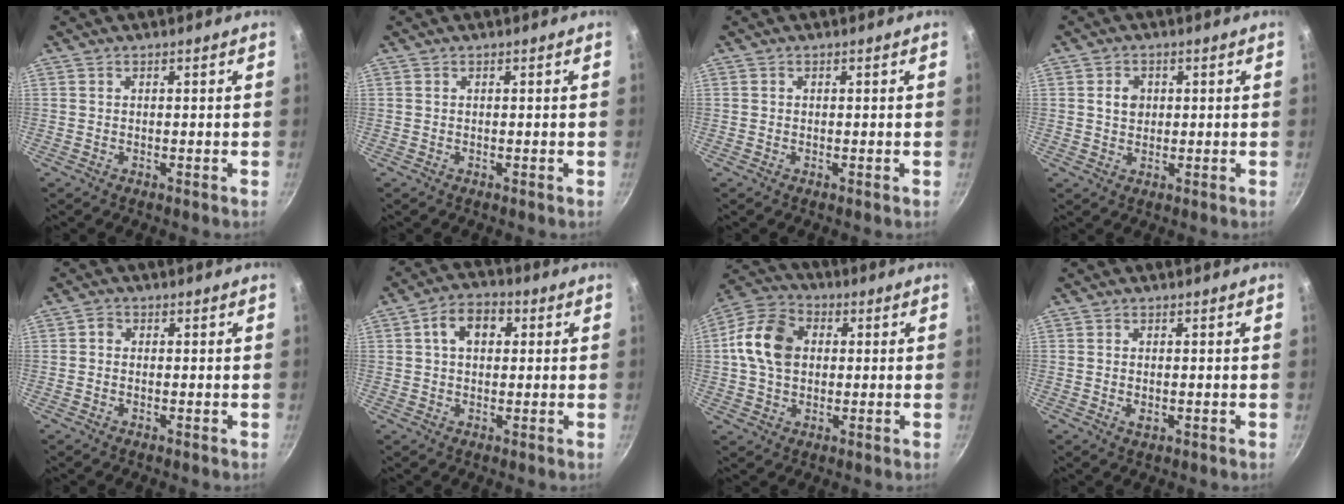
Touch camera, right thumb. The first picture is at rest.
{"total": 0.0}
{"total": 0.0}
{"total": 3.4, "force": [0.6, 2.8, 1.8], "torque": [-0.016, 0.003, 0.009]}
{"total": 1.4, "force": [-0.1, 1.2, 0.7], "torque": [-0.017, 0.006, -0.004]}
{"total": 7.4, "force": [1.7, 5.1, 5.0], "torque": [-0.057, 0.014, 0.017]}
{"total": 12.4, "force": [1.3, 9.2, 8.1], "torque": [-0.128, 0.016, 0.007]}
{"total": 1.7, "force": [-0.2, 1.1, 1.2], "torque": [-0.022, -0.003, -0.001]}